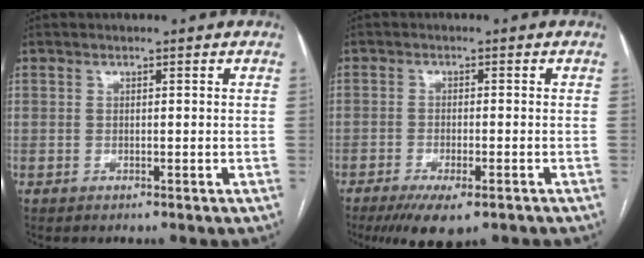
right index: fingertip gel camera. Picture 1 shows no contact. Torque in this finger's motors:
{"motor_torque": [1.22, -0.92, 0.48, 0.11]}